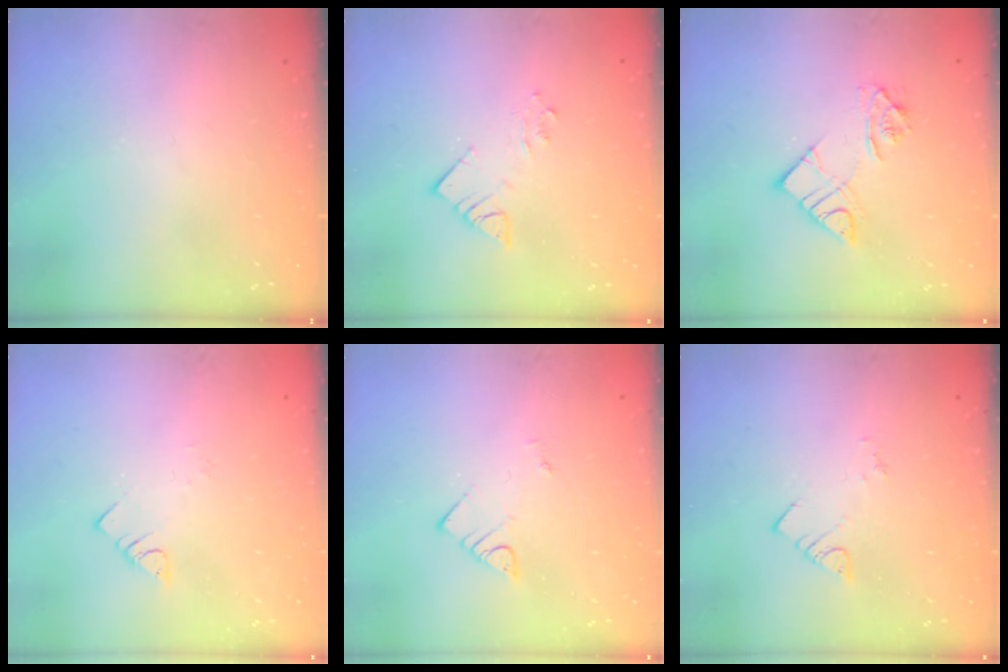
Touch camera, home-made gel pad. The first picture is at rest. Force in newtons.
{"total": 3.9, "press": 3.9, "slide": 0.1}
{"total": 10.3, "press": 10.2, "slide": 1.0}
{"total": 1.8, "press": 1.8, "slide": 0.3}
{"total": 2.8, "press": 2.8, "slide": 0.2}
{"total": 2.1, "press": 2.0, "slide": 0.4}